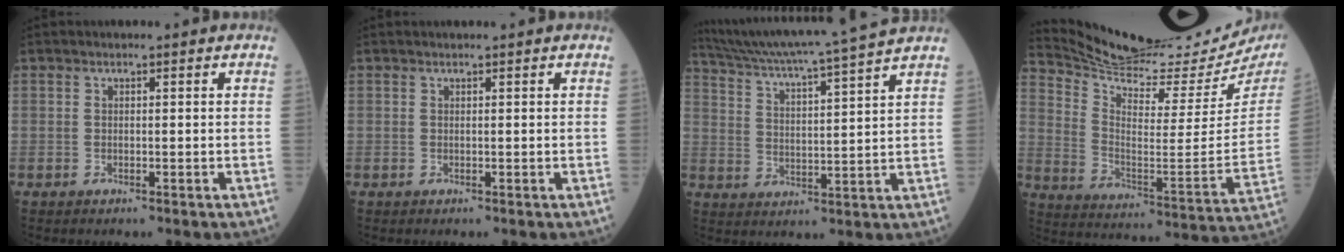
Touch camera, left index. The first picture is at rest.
{"total": 0.9, "force": [0.9, -0.1, 0.3], "torque": [-0.004, 0.011, 0.016]}
{"total": 16.5, "force": [14.8, -2.4, 7.0], "torque": [-0.129, -0.020, 0.220]}
{"total": 26.1, "force": [24.3, 1.7, 9.2], "torque": [-0.164, -0.107, 0.341]}